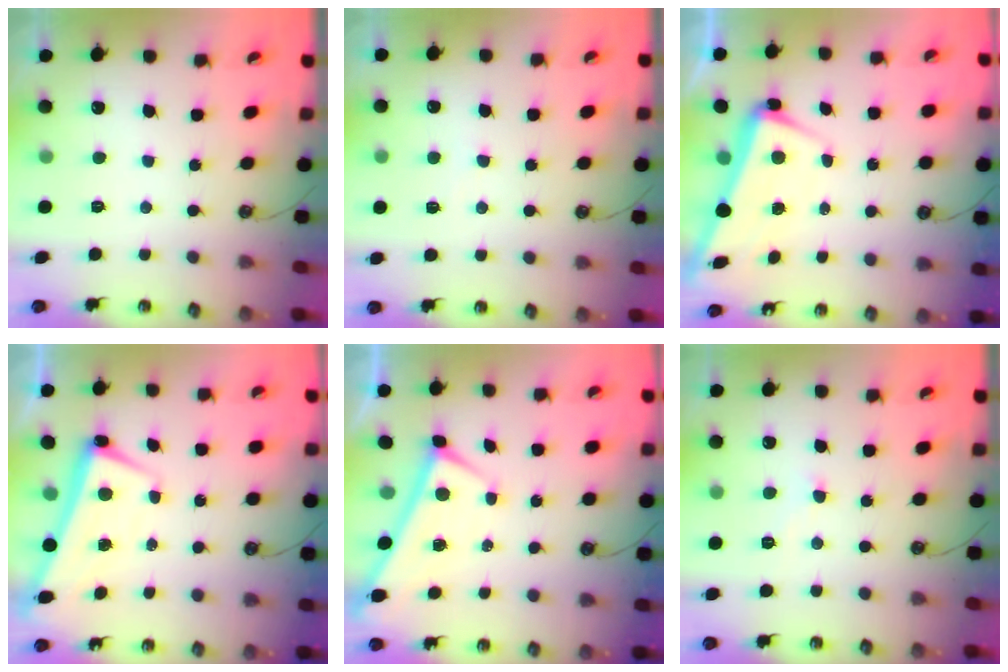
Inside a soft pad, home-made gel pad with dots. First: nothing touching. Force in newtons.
{"total": 3.6, "press": 3.6, "slide": 0.5}
{"total": 2.9, "press": 2.8, "slide": 1.0}
{"total": 2.4, "press": 2.3, "slide": 0.7}
{"total": 0.0}
{"total": 0.5, "press": 0.2, "slide": 0.5}